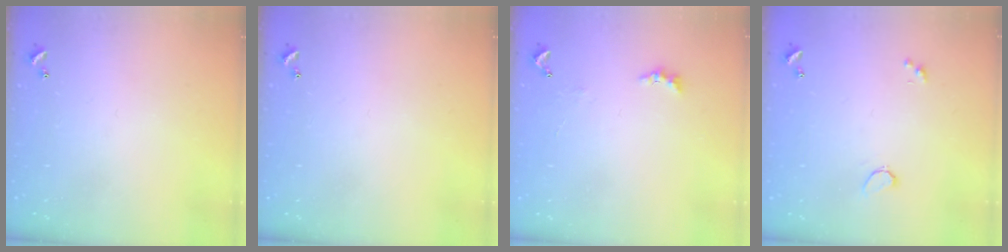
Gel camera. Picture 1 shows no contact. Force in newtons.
{"total": 0.0}
{"total": 2.0, "press": 1.9, "slide": 0.6}
{"total": 0.8, "press": 0.7, "slide": 0.4}